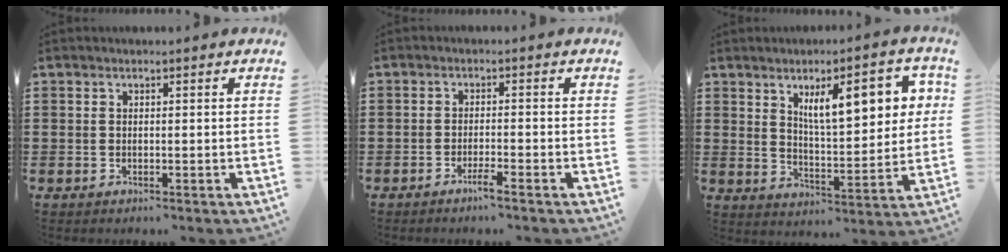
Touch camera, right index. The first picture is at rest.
{"total": 2.2, "force": [-1.6, -0.1, 1.5], "torque": [-0.027, -0.001, -0.029]}
{"total": 10.4, "force": [4.4, 3.7, 8.7], "torque": [-0.141, -0.002, 0.069]}